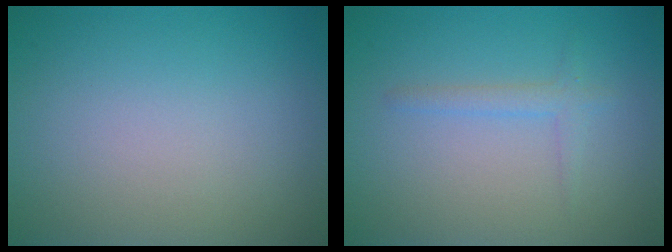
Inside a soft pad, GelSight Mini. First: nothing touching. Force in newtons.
{"total": 1.4, "press": 1.4, "slide": 0.1}